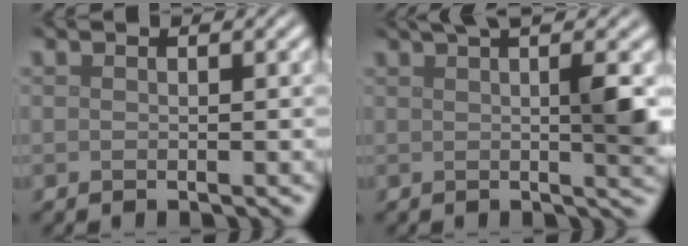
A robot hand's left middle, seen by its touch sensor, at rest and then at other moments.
{"total": 5.3, "force": [1.7, 1.0, 4.9], "torque": [-0.064, 0.003, 0.027]}